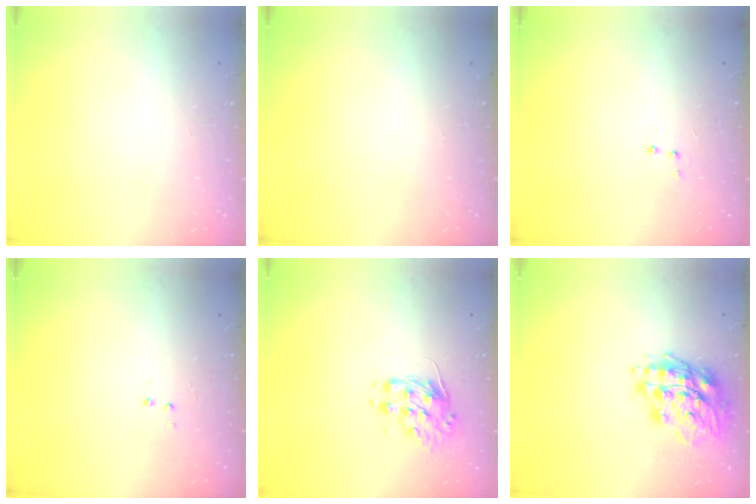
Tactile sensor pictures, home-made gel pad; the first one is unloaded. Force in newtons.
{"total": 0.0}
{"total": 3.6, "press": 3.5, "slide": 0.7}
{"total": 2.9, "press": 2.8, "slide": 0.4}
{"total": 8.2, "press": 8.1, "slide": 0.3}
{"total": 17.6, "press": 17.4, "slide": 2.6}